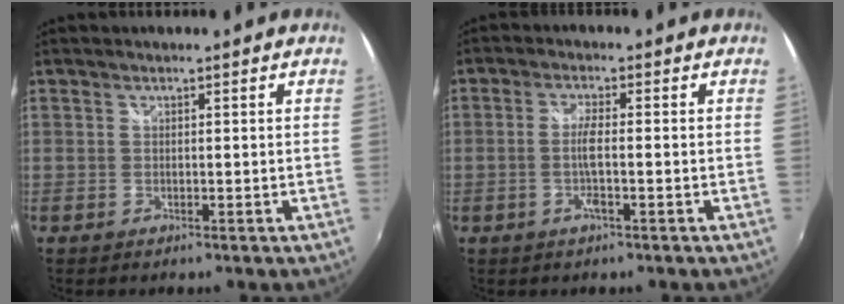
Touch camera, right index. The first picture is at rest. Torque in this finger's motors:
{"motor_torque": [1.22, 0.92, 0.12, 0.05]}